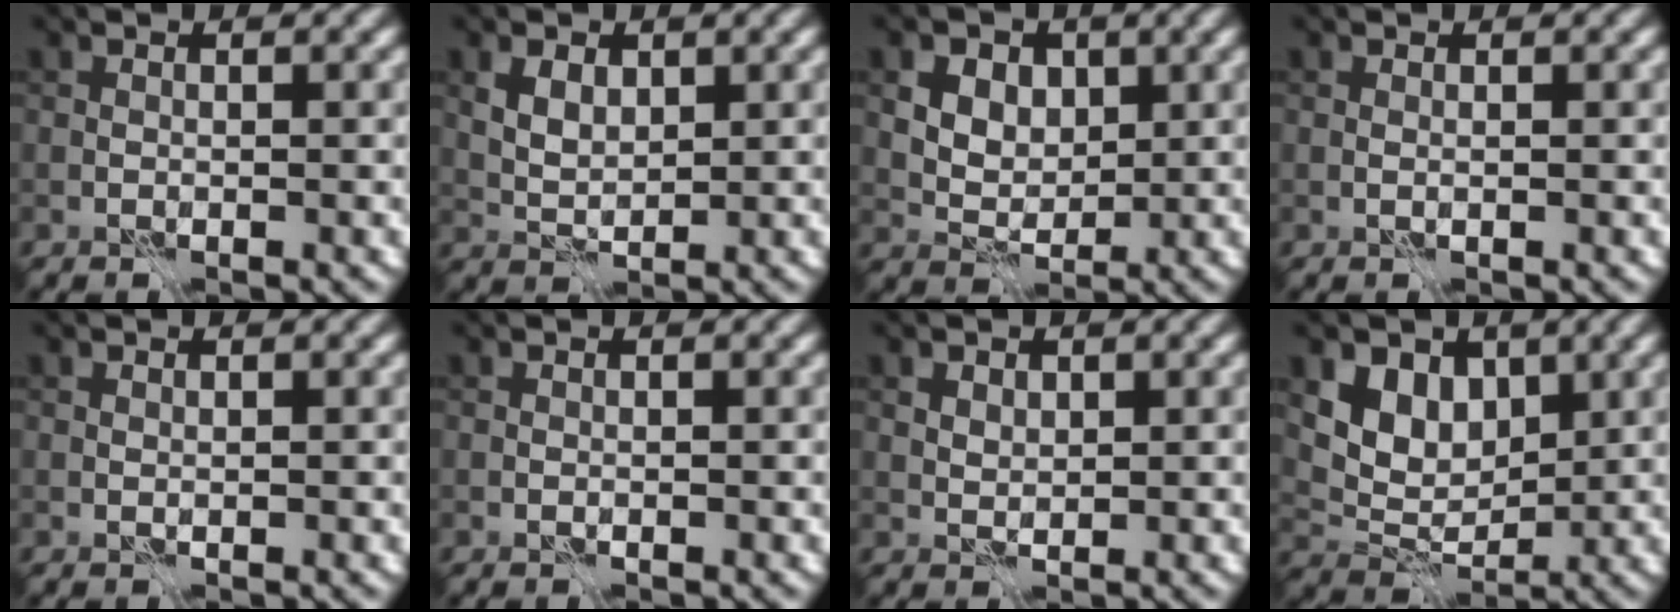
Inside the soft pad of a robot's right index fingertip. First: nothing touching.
{"total": 2.6, "force": [1.0, 1.6, 1.8], "torque": [-0.039, -0.001, 0.020]}
{"total": 7.9, "force": [3.6, 5.6, 4.1], "torque": [-0.072, 0.018, 0.051]}
{"total": 0.0}
{"total": 0.0}
{"total": 0.0}
{"total": 1.2, "force": [0.7, 0.8, 0.6], "torque": [-0.010, -0.002, 0.015]}
{"total": 5.4, "force": [2.7, 3.8, 2.8], "torque": [-0.060, -0.012, 0.050]}